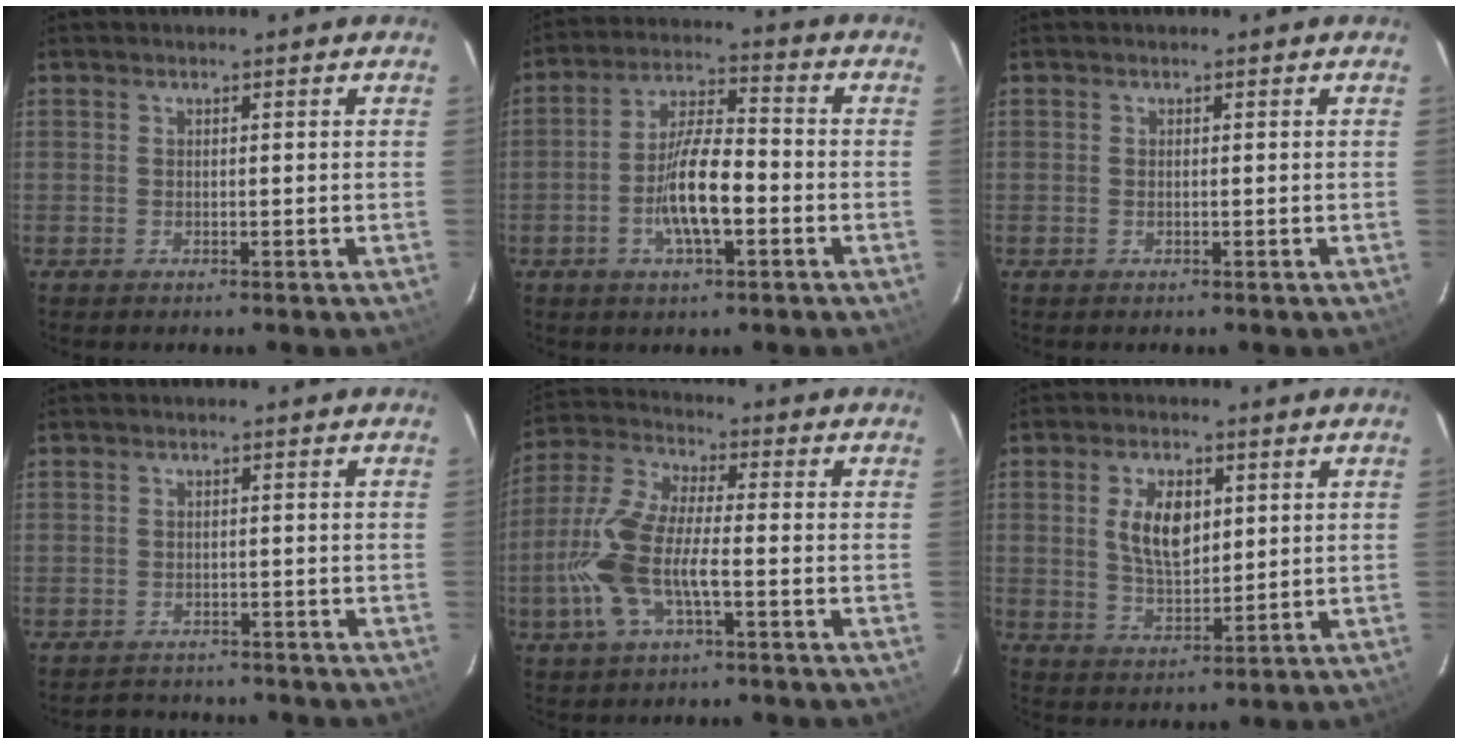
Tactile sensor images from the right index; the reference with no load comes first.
{"total": 10.1, "force": [-3.3, 2.7, 9.1], "torque": [-0.180, 0.005, -0.059]}
{"total": 0.0}
{"total": 3.8, "force": [-3.3, 1.9, 0.0], "torque": [-0.002, 0.015, -0.052]}
{"total": 13.1, "force": [-3.9, 4.6, 11.7], "torque": [-0.260, 0.000, -0.081]}
{"total": 8.0, "force": [2.2, 4.2, 6.5], "torque": [-0.126, 0.005, 0.044]}